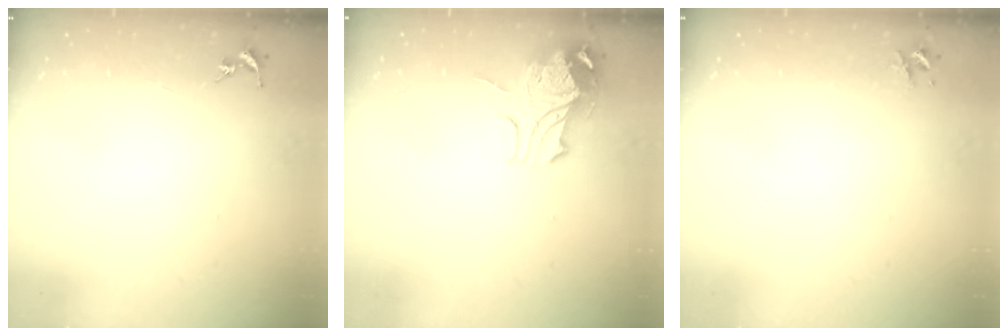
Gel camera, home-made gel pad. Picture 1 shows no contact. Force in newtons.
{"total": 9.8, "press": 9.7, "slide": 1.4}
{"total": 3.2, "press": 3.1, "slide": 0.5}